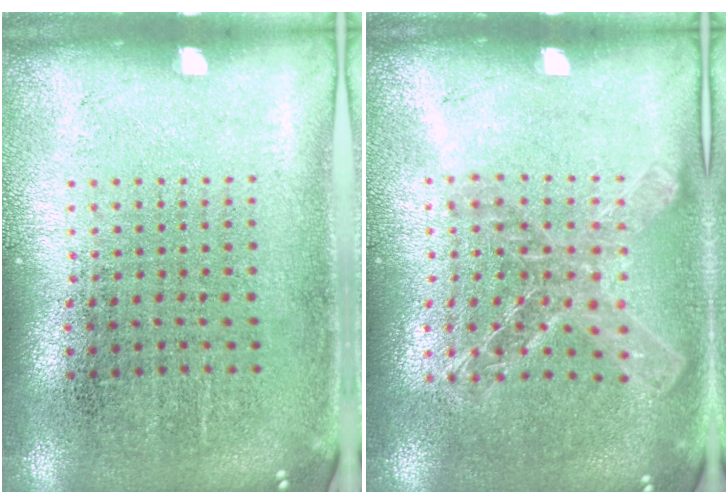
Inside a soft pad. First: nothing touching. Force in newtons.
{"total": 1.3, "press": 1.3, "slide": 0.3}